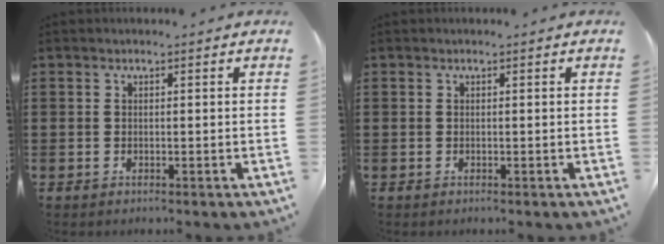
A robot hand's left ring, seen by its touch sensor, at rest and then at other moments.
{"total": 0.0}